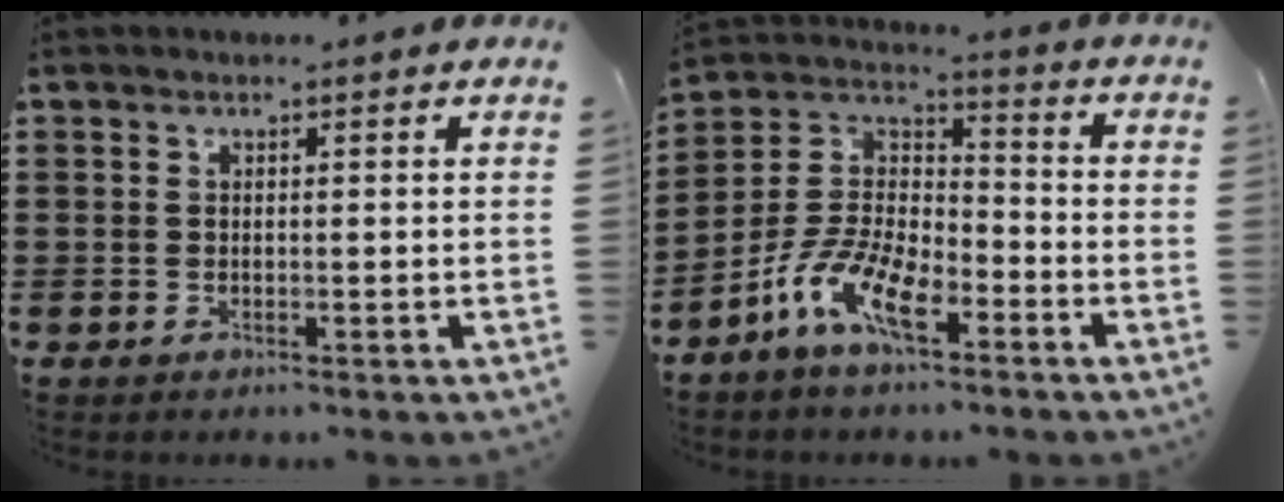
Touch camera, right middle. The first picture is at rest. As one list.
[{"total": 10.3, "force": [-6.7, 4.0, 6.8], "torque": [-0.160, -0.003, -0.135]}]